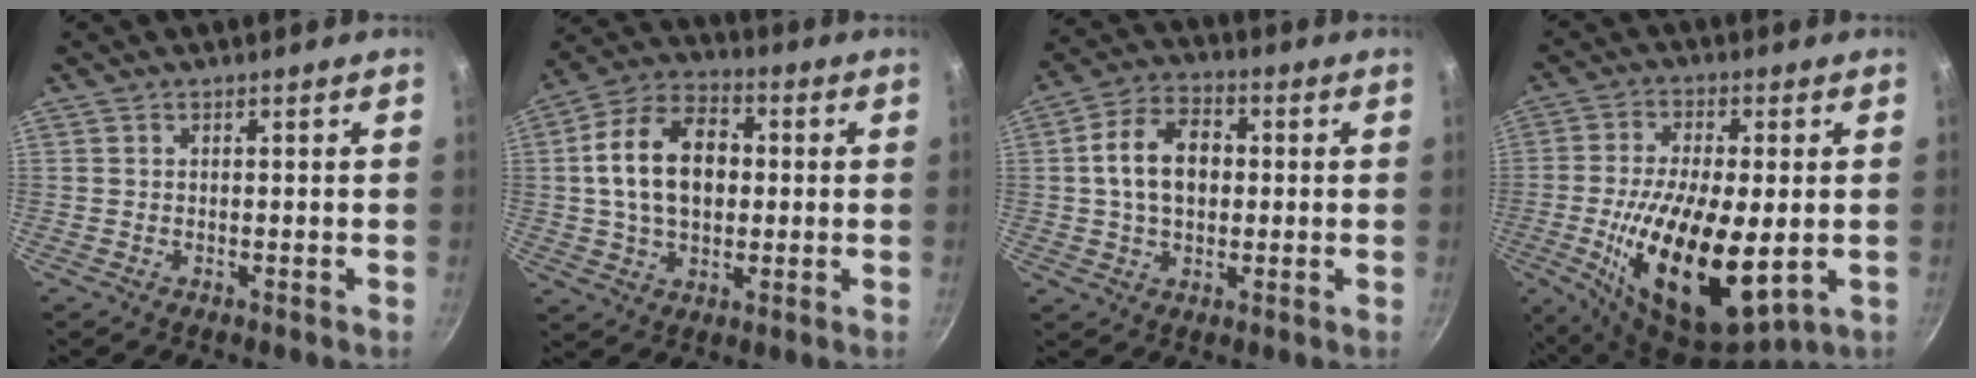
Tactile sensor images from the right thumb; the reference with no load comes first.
{"total": 15.6, "force": [1.3, 10.5, 11.5], "torque": [-0.167, 0.023, 0.010]}
{"total": 11.2, "force": [0.8, 7.7, 8.1], "torque": [-0.117, 0.023, 0.006]}
{"total": 19.4, "force": [-3.0, 8.4, 17.2], "torque": [-0.312, -0.003, -0.045]}